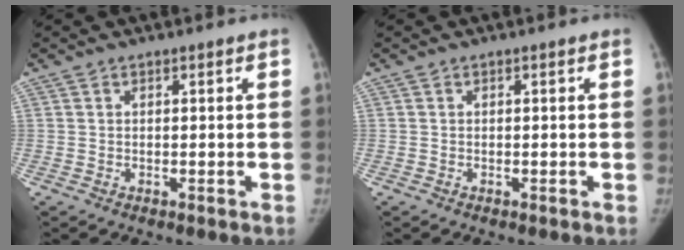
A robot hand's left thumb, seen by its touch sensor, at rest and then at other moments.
{"total": 0.0}